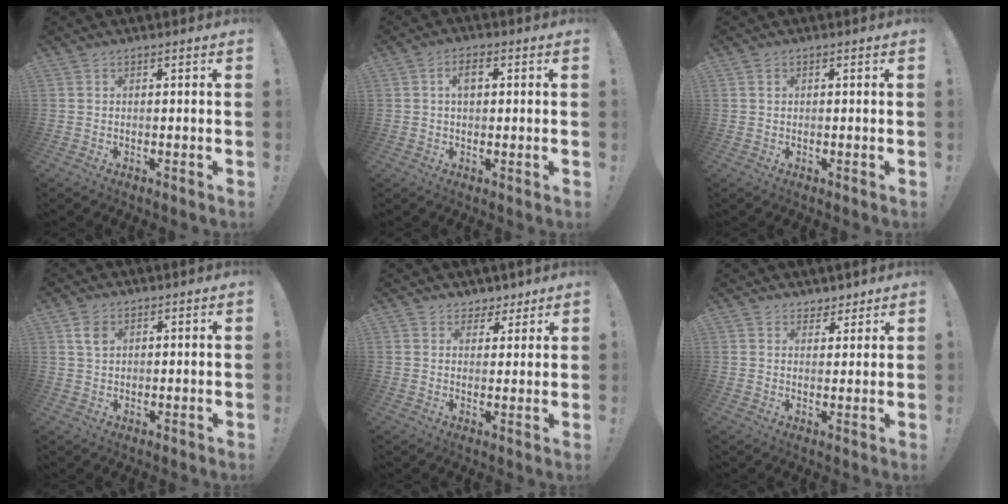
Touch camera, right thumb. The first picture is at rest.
{"total": 4.2, "force": [1.1, 2.2, 3.4], "torque": [-0.046, 0.003, 0.014]}
{"total": 0.7, "force": [0.3, 0.6, 0.2], "torque": [0.003, -0.001, 0.003]}
{"total": 4.0, "force": [1.9, 2.7, 2.2], "torque": [-0.024, -0.007, 0.032]}
{"total": 4.7, "force": [3.3, 3.4, 0.2], "torque": [0.009, -0.025, 0.061]}
{"total": 4.0, "force": [3.3, 2.4, 0.1], "torque": [0.015, -0.028, 0.059]}